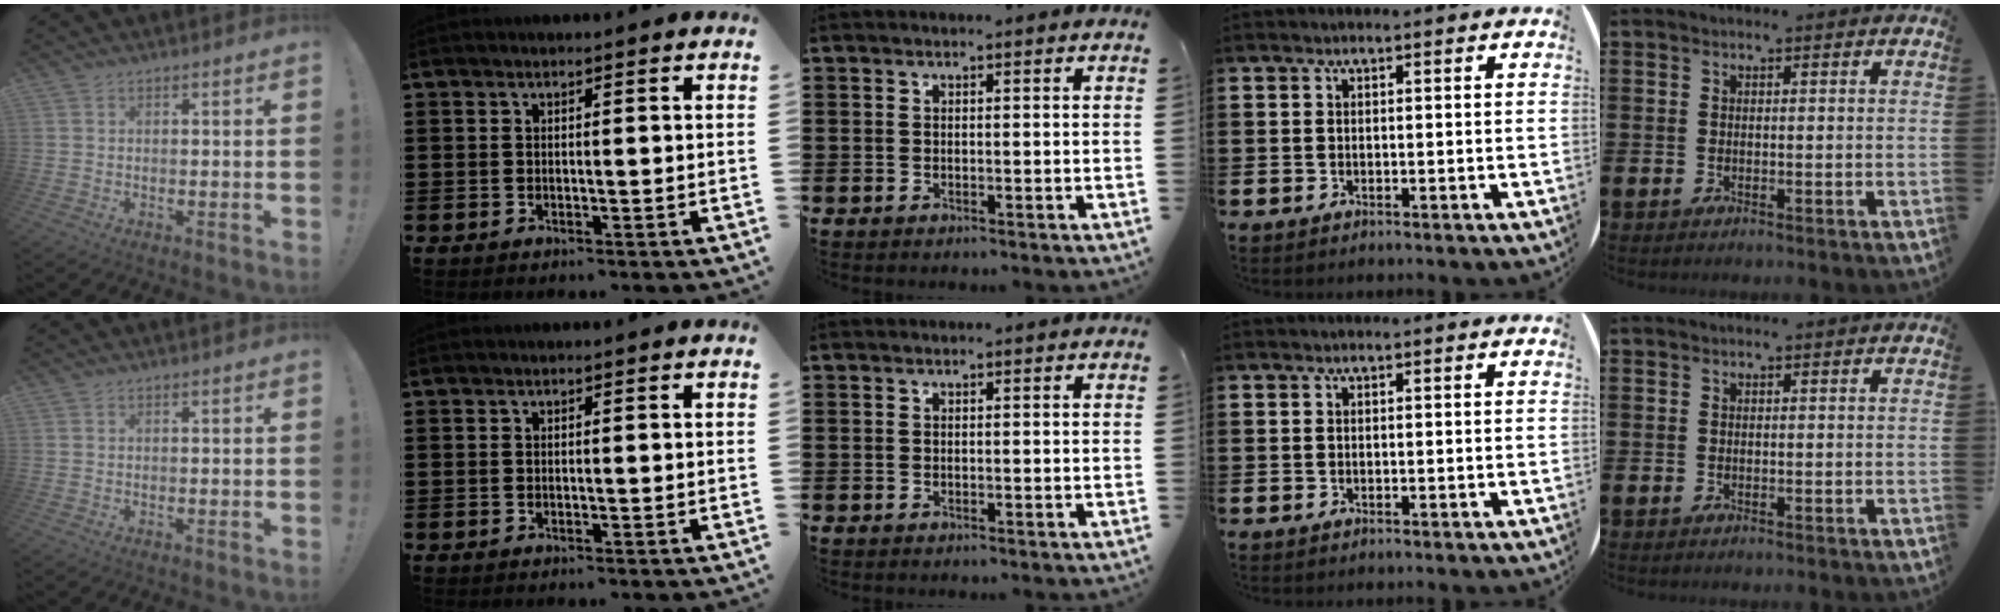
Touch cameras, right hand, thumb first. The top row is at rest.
{}